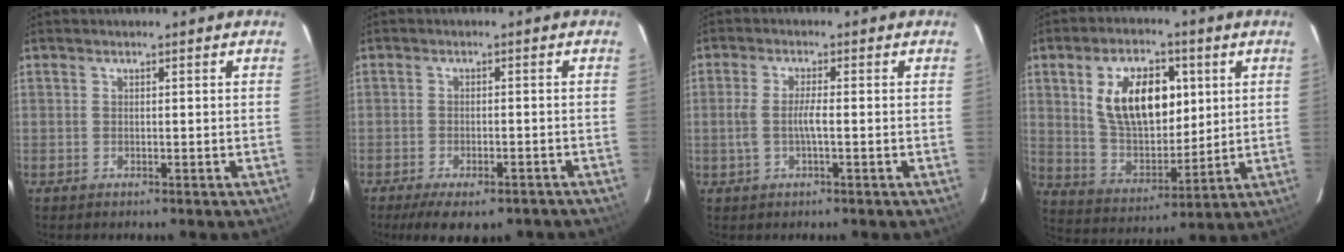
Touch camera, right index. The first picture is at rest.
{"total": 10.2, "force": [-7.8, 3.6, 5.5], "torque": [-0.114, -0.024, -0.108]}
{"total": 3.9, "force": [-0.8, 0.5, 3.8], "torque": [-0.074, 0.002, -0.013]}
{"total": 16.0, "force": [4.8, 9.1, 12.2], "torque": [-0.218, 0.011, 0.098]}